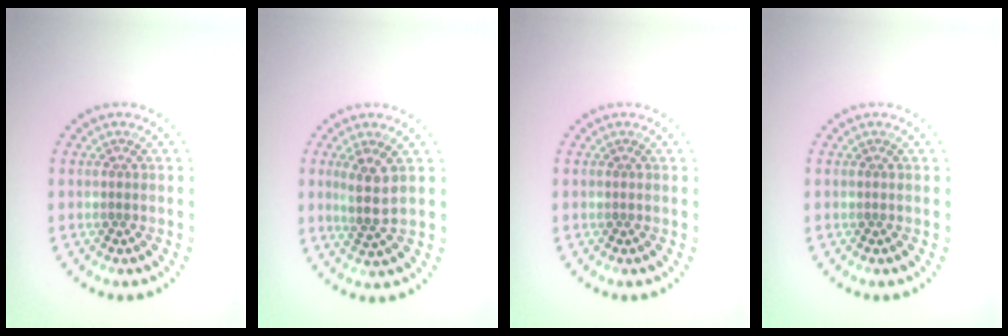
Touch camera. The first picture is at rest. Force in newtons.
{"total": 2.8, "press": 2.2, "slide": 1.6}
{"total": 0.0}
{"total": 0.0}